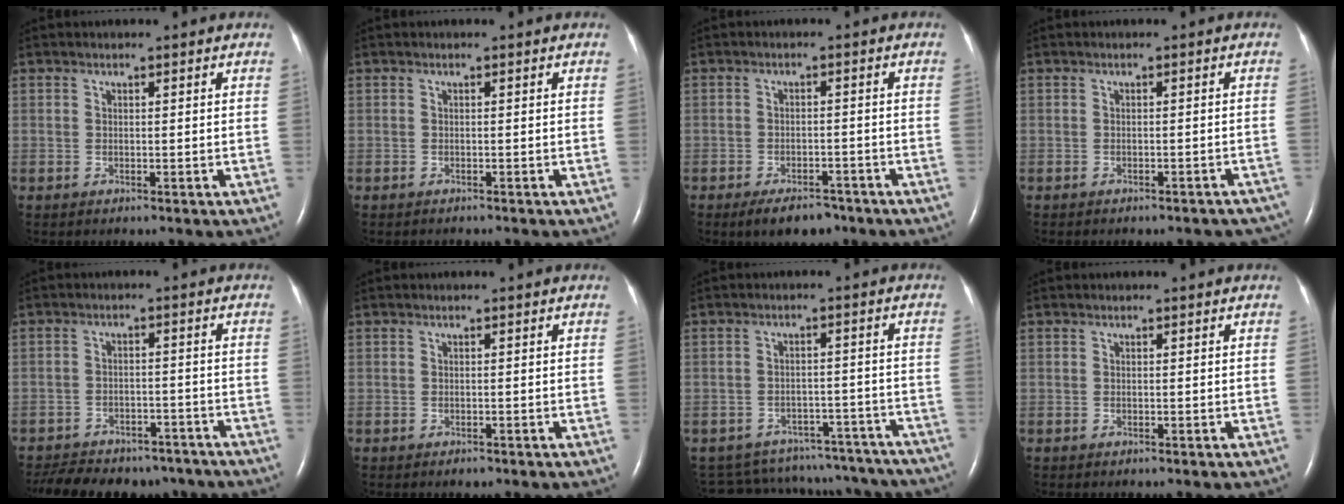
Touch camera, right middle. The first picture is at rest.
{"total": 1.3, "force": [-1.2, 0.3, 0.4], "torque": [-0.012, -0.003, -0.013]}
{"total": 5.3, "force": [-4.0, 2.3, 2.6], "torque": [-0.044, -0.001, -0.057]}
{"total": 8.9, "force": [-7.9, 3.0, 2.9], "torque": [-0.030, 0.002, -0.075]}
{"total": 16.8, "force": [-14.1, 7.0, 5.9], "torque": [-0.150, -0.005, -0.184]}
{"total": 0.6, "force": [-0.5, 0.3, 0.3], "torque": [-0.008, -0.002, -0.004]}
{"total": 20.7, "force": [-19.0, 7.2, 4.0], "torque": [-0.074, 0.021, -0.217]}
{"total": 0.0}